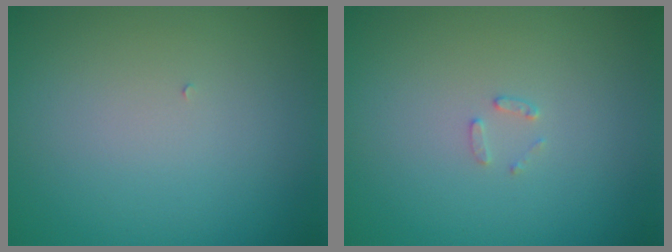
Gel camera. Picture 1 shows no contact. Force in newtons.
{"total": 0.9, "press": 0.9, "slide": 0.2}